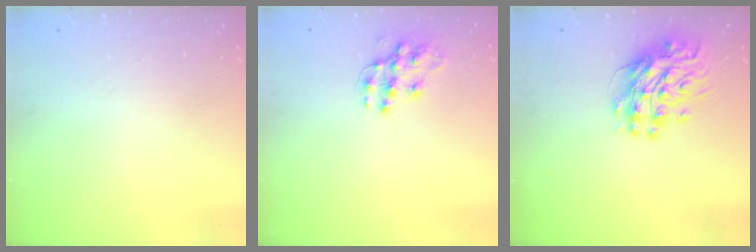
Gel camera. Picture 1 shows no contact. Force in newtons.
{"total": 12.2, "press": 12.2, "slide": 0.9}
{"total": 12.5, "press": 12.5, "slide": 1.1}